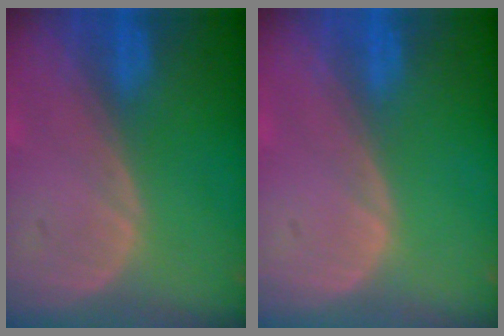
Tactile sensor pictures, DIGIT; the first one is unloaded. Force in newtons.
{"total": 0.0}